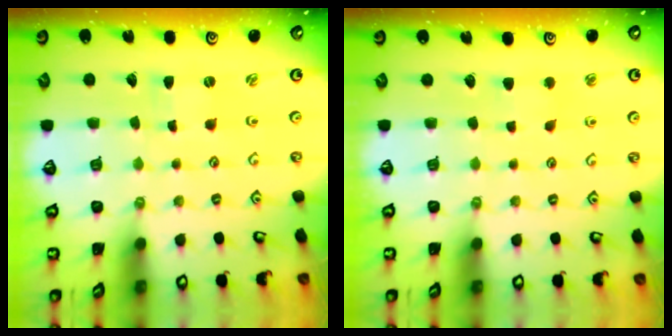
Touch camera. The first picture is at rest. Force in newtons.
{"total": 2.5, "press": 2.4, "slide": 0.7}